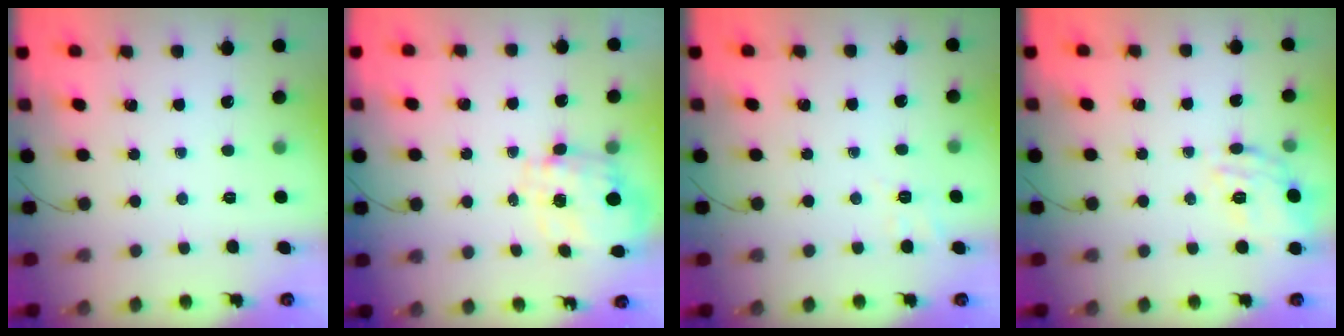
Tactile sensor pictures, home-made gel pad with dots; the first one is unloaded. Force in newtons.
{"total": 2.9, "press": 2.7, "slide": 1.2}
{"total": 3.8, "press": 3.1, "slide": 2.2}
{"total": 16.0, "press": 16.0, "slide": 0.6}